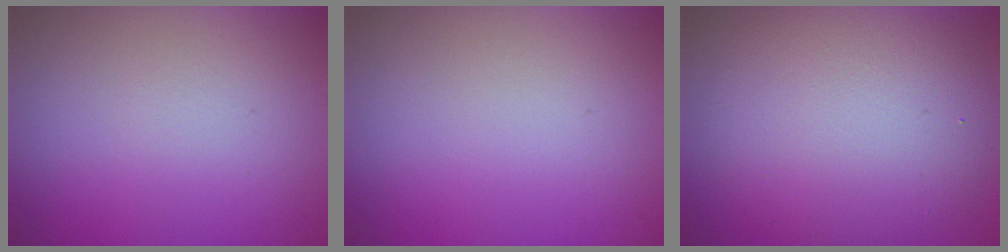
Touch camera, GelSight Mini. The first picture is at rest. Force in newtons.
{"total": 0.0}
{"total": 9.3, "press": 9.3, "slide": 0.5}